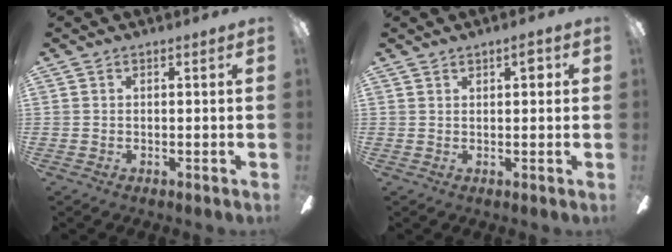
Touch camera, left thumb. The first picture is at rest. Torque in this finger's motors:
{"motor_torque": [-0.14, 0.06, -0.37, 0.19, 0.04]}